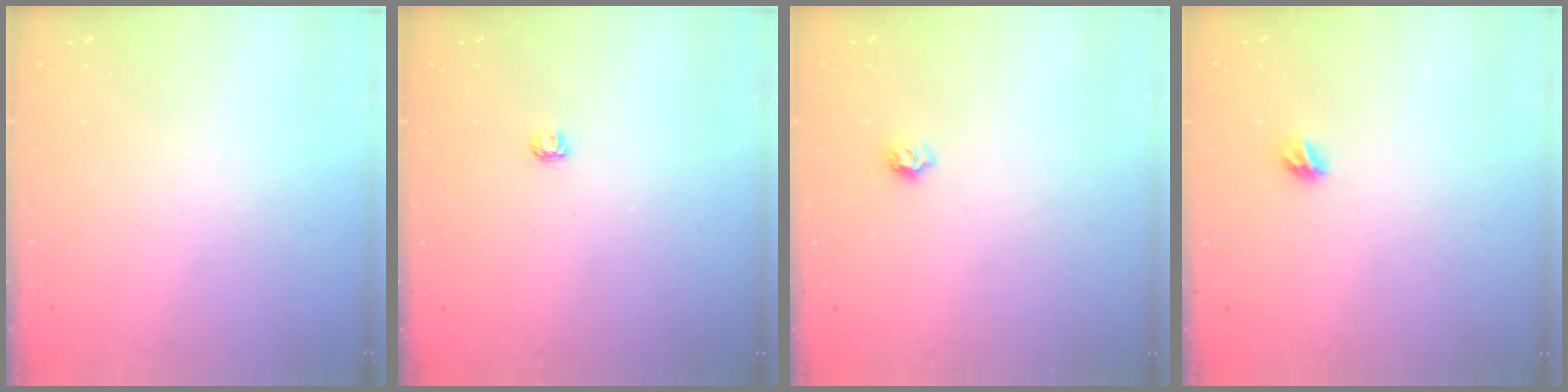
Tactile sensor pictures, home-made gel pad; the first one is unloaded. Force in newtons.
{"total": 3.2, "press": 3.2, "slide": 0.4}
{"total": 5.5, "press": 5.5, "slide": 0.5}
{"total": 5.4, "press": 5.4, "slide": 0.5}